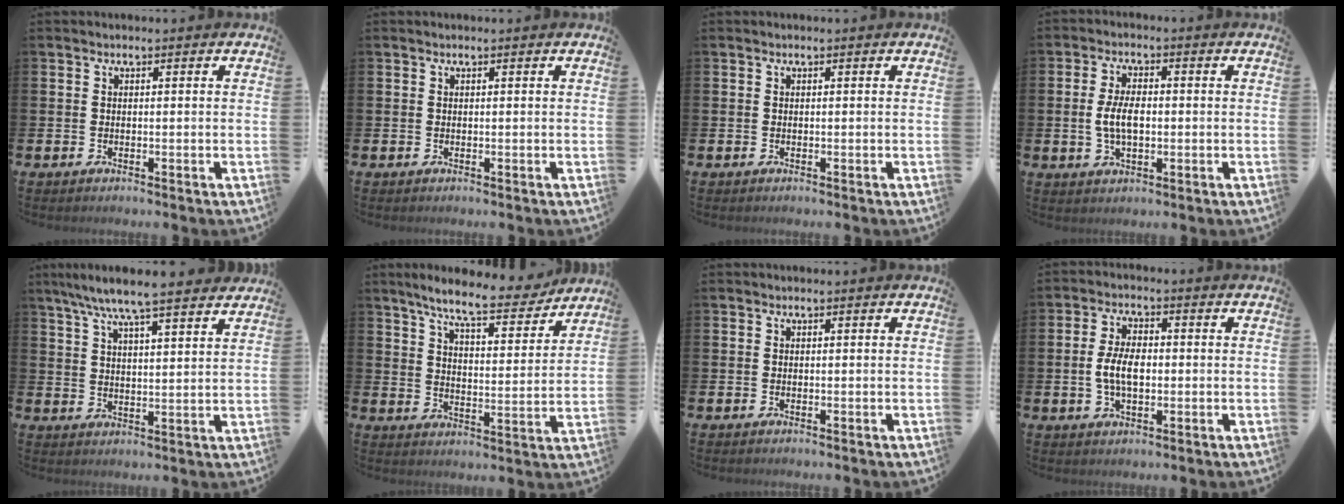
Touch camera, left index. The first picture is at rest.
{"total": 0.0}
{"total": 0.0}
{"total": 4.8, "force": [-0.1, 2.5, 4.1], "torque": [-0.070, -0.001, -0.009]}
{"total": 7.9, "force": [7.2, 0.5, 3.1], "torque": [-0.079, -0.032, 0.128]}
{"total": 8.8, "force": [7.9, 1.4, 3.6], "torque": [-0.081, -0.046, 0.134]}
{"total": 0.0}
{"total": 5.1, "force": [-0.3, 2.8, 4.3], "torque": [-0.073, 0.001, -0.012]}